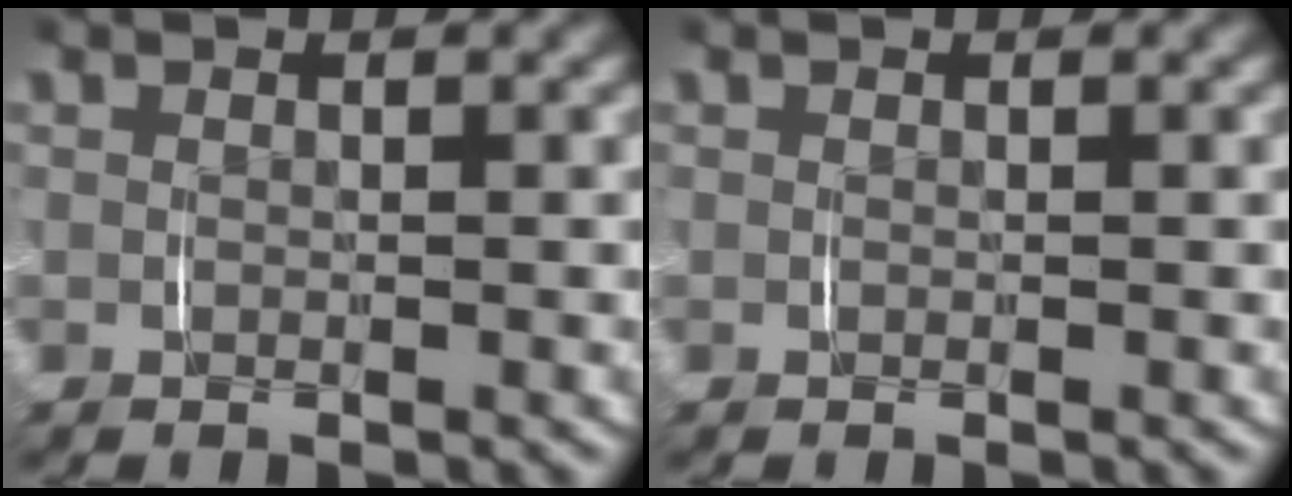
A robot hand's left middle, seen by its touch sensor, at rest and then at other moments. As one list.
[{"total": 0.0}]